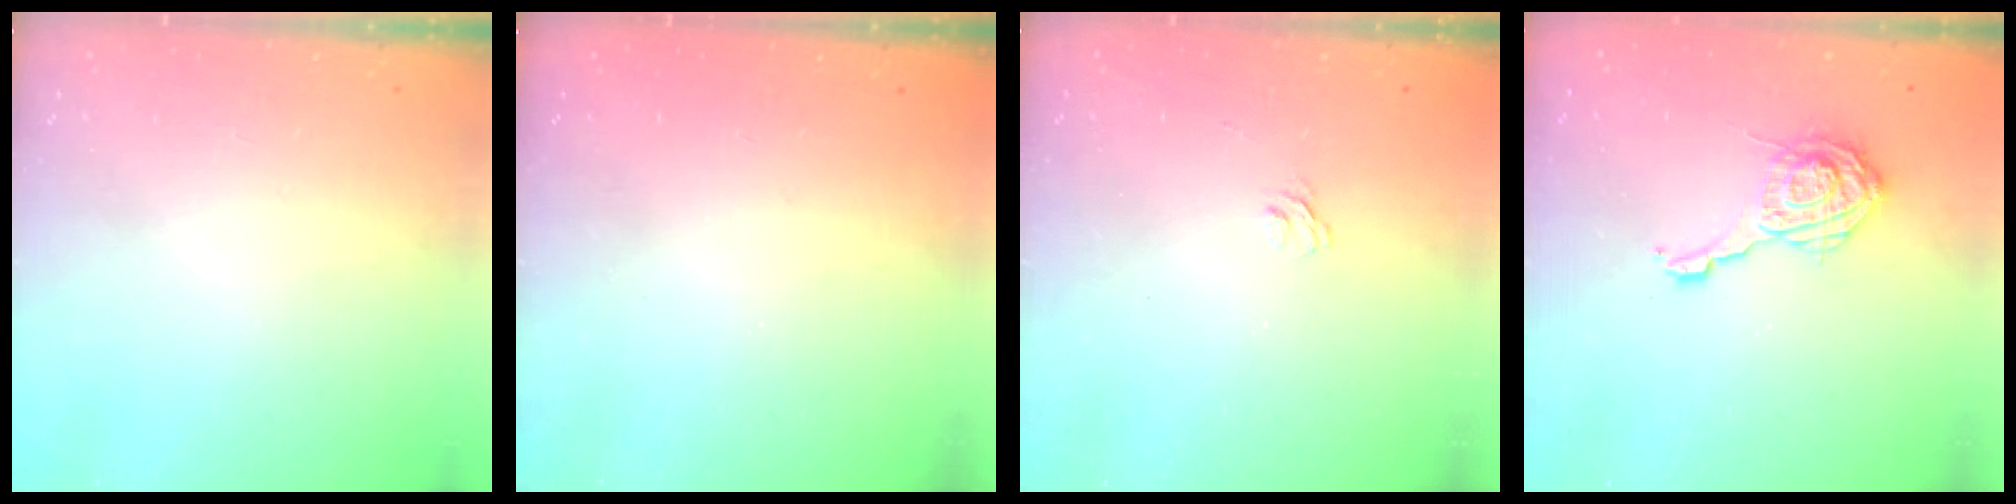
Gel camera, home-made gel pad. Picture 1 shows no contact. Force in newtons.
{"total": 2.3, "press": 2.2, "slide": 0.8}
{"total": 3.1, "press": 2.8, "slide": 1.3}
{"total": 11.2, "press": 11.2, "slide": 1.3}